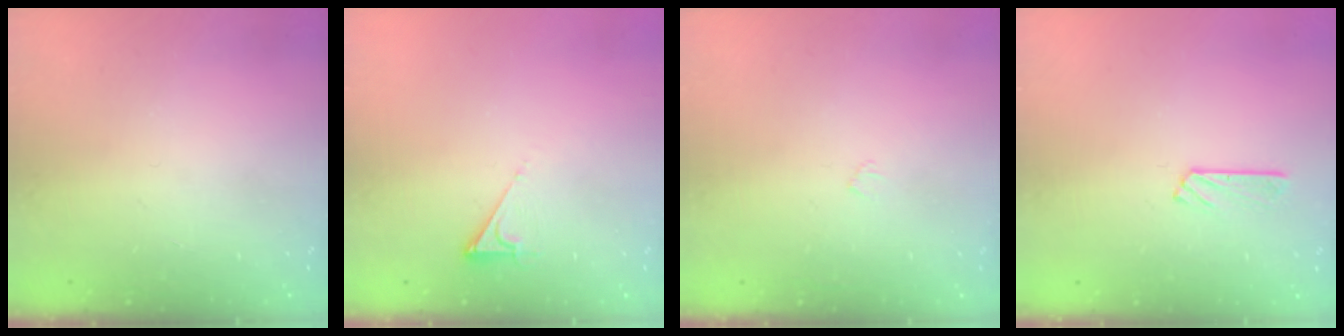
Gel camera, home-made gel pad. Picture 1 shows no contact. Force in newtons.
{"total": 4.4, "press": 4.4, "slide": 0.7}
{"total": 2.4, "press": 2.4, "slide": 0.3}
{"total": 5.5, "press": 5.5, "slide": 0.3}